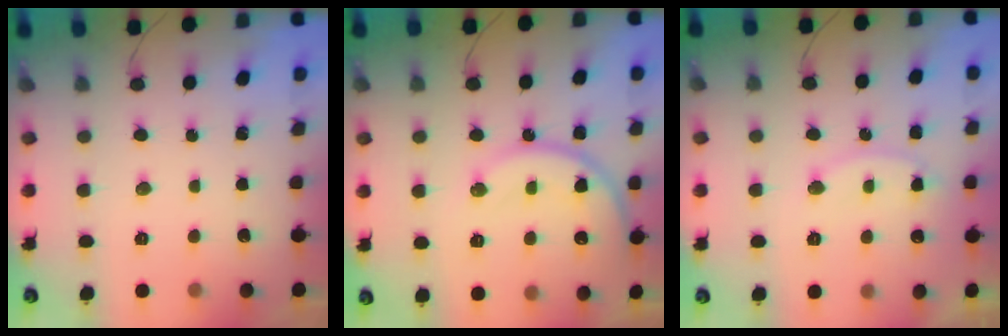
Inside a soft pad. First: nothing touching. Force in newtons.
{"total": 15.2, "press": 15.1, "slide": 1.5}
{"total": 11.3, "press": 11.3, "slide": 0.9}